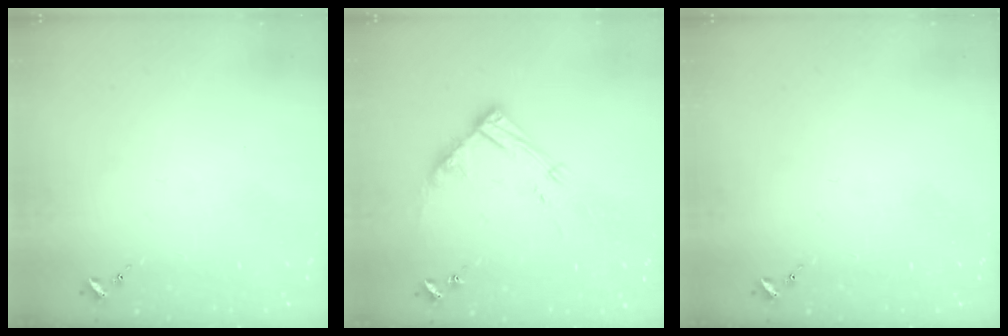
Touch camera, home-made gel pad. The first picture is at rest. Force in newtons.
{"total": 13.1, "press": 13.0, "slide": 1.3}
{"total": 0.0}